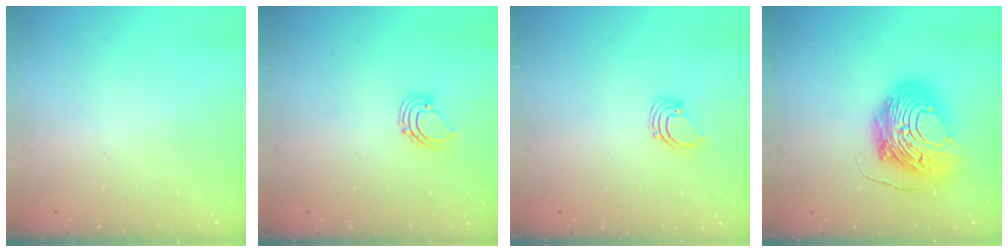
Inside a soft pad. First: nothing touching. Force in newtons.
{"total": 2.6, "press": 2.6, "slide": 0.2}
{"total": 2.7, "press": 2.7, "slide": 0.1}
{"total": 14.8, "press": 14.7, "slide": 1.3}